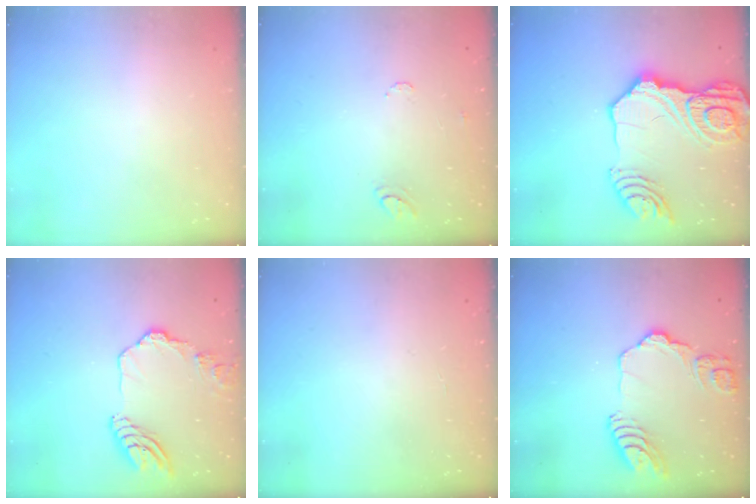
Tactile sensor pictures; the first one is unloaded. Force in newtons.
{"total": 5.9, "press": 5.9, "slide": 0.5}
{"total": 25.1, "press": 24.9, "slide": 3.2}
{"total": 13.8, "press": 13.7, "slide": 1.8}
{"total": 2.2, "press": 2.2, "slide": 0.2}
{"total": 14.7, "press": 14.6, "slide": 1.4}